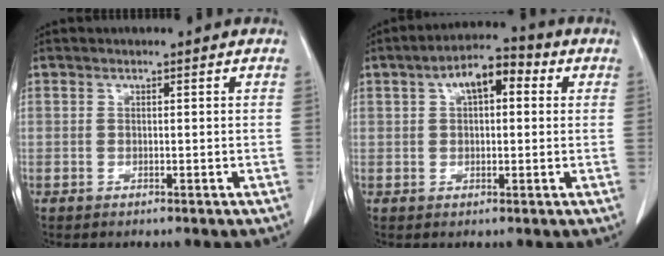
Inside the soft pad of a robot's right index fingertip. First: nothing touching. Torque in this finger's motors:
{"motor_torque": [0.47, 0.10, 0.21, 0.05]}